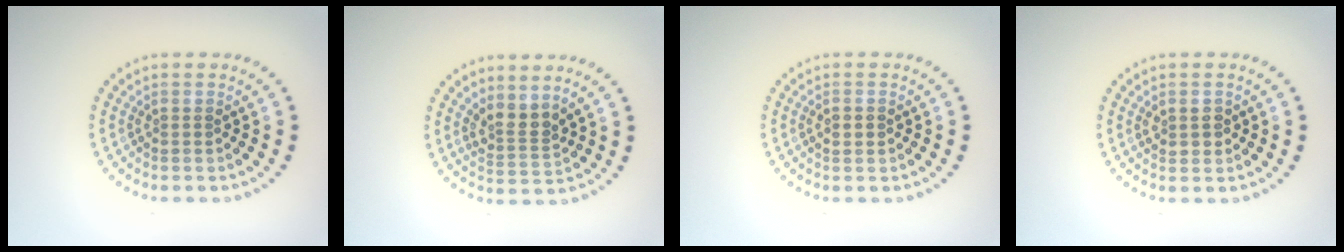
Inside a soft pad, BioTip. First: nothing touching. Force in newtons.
{"total": 2.5, "press": 1.8, "slide": 1.7}
{"total": 1.4, "press": 1.4, "slide": 0.0}
{"total": 1.5, "press": 1.4, "slide": 0.4}